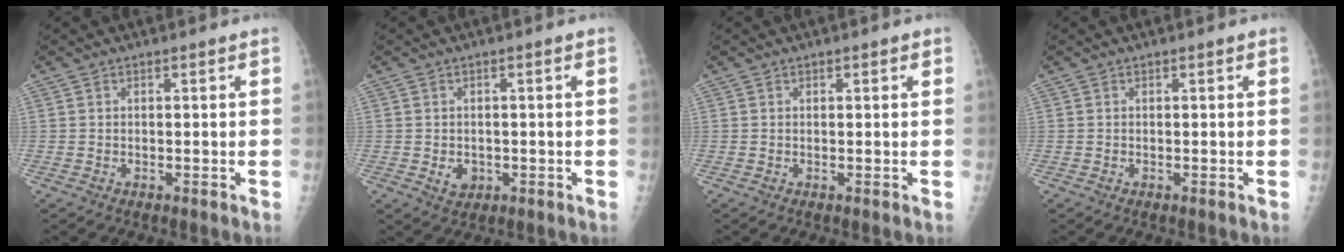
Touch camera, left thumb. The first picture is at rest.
{"total": 2.9, "force": [-0.6, 2.4, 1.5], "torque": [-0.011, 0.000, 0.000]}
{"total": 0.8, "force": [0.4, 0.4, 0.5], "torque": [-0.003, 0.001, 0.003]}
{"total": 0.0}